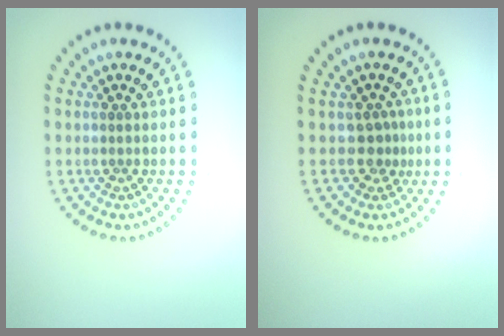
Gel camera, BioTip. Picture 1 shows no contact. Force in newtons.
{"total": 1.8, "press": 1.3, "slide": 1.3}